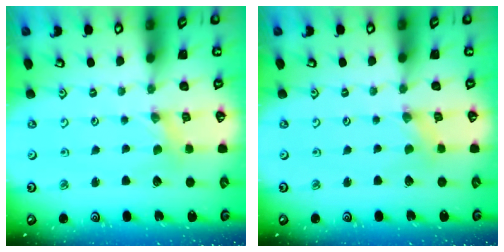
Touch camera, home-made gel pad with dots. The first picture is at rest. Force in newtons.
{"total": 0.0}